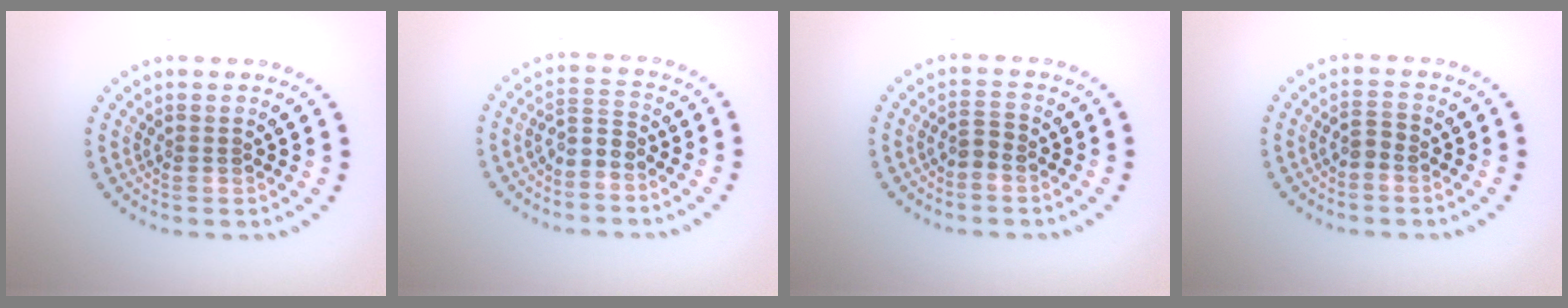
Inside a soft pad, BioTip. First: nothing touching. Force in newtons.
{"total": 2.1, "press": 1.5, "slide": 1.5}
{"total": 1.2, "press": 1.0, "slide": 0.7}
{"total": 1.2, "press": 0.9, "slide": 0.7}